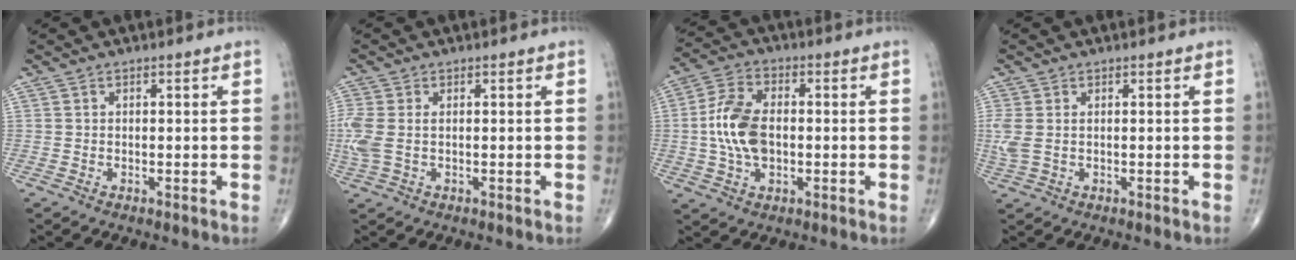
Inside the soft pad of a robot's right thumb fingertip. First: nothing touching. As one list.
[{"total": 5.5, "force": [0.1, 3.1, 4.5], "torque": [-0.140, 0.007, 0.008]}, {"total": 10.9, "force": [-0.4, 6.5, 8.8], "torque": [-0.176, 0.013, -0.009]}, {"total": 3.7, "force": [0.4, 2.1, 3.0], "torque": [-0.097, 0.011, 0.016]}]